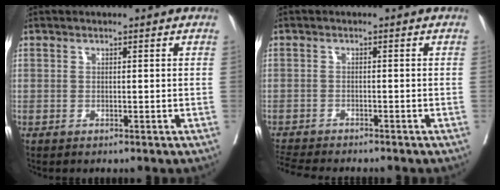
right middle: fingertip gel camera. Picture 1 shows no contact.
{"total": 7.2, "force": [-6.7, 0.6, 2.7], "torque": [-0.042, -0.012, -0.108]}